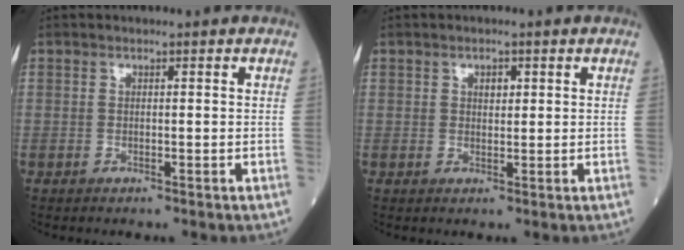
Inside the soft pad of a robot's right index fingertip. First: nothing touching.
{"total": 1.6, "force": [0.6, 1.0, 1.1], "torque": [-0.014, -0.001, 0.010]}